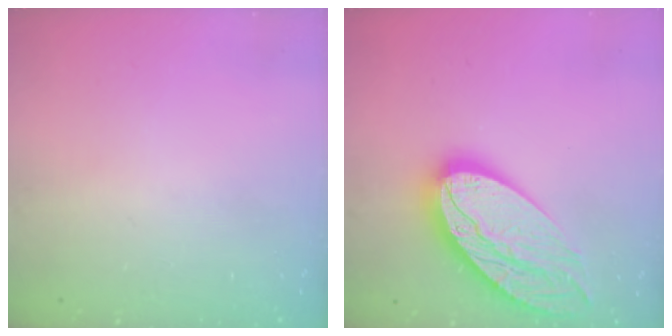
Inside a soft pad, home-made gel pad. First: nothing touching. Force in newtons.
{"total": 21.4, "press": 21.3, "slide": 1.8}